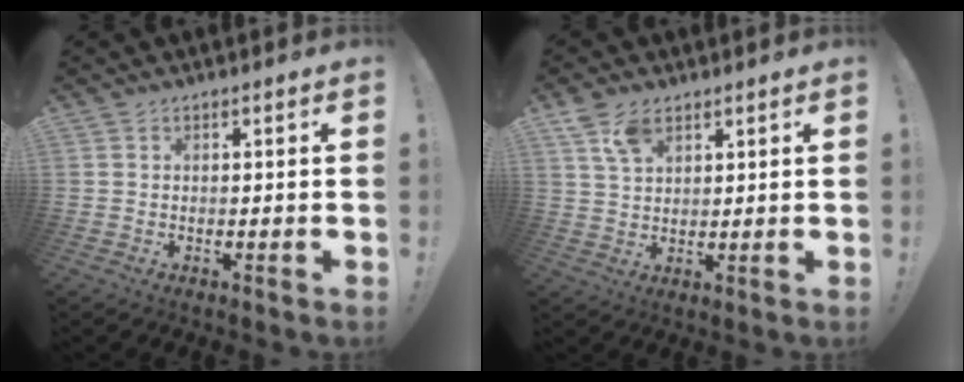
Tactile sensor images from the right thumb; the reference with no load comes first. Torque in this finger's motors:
{"motor_torque": [1.38, 1.43, 0.24, -0.10, 0.08]}